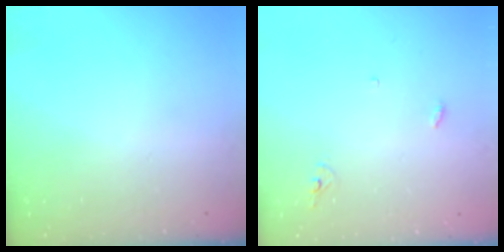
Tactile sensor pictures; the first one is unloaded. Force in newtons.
{"total": 2.9, "press": 2.9, "slide": 0.2}